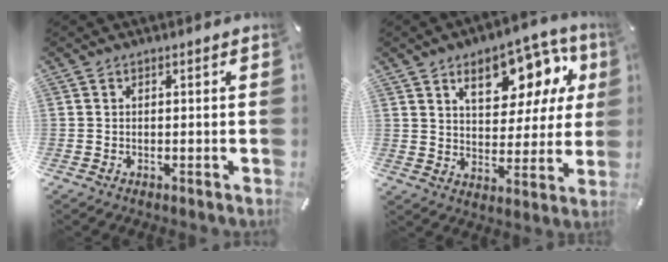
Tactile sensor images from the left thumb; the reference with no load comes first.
{"total": 15.4, "force": [8.4, 8.8, 9.5], "torque": [-0.127, -0.039, 0.141]}